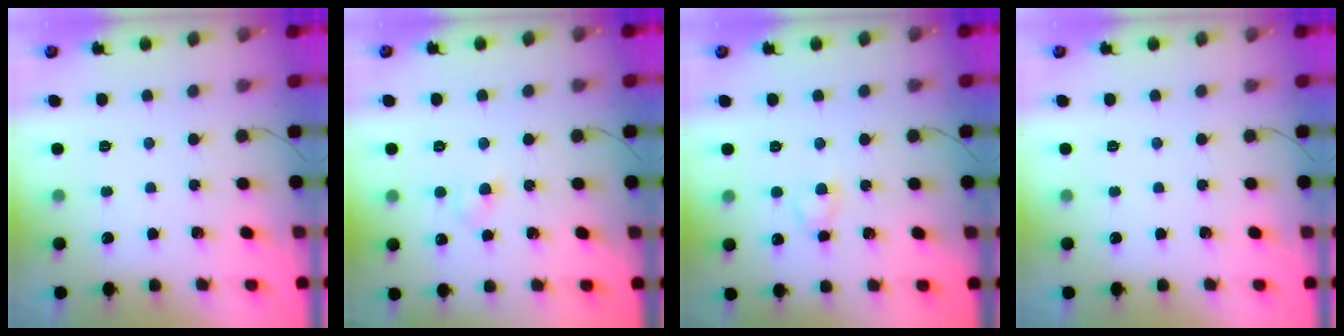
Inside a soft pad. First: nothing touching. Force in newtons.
{"total": 2.9, "press": 2.8, "slide": 1.0}
{"total": 2.8, "press": 2.7, "slide": 0.8}
{"total": 0.0}